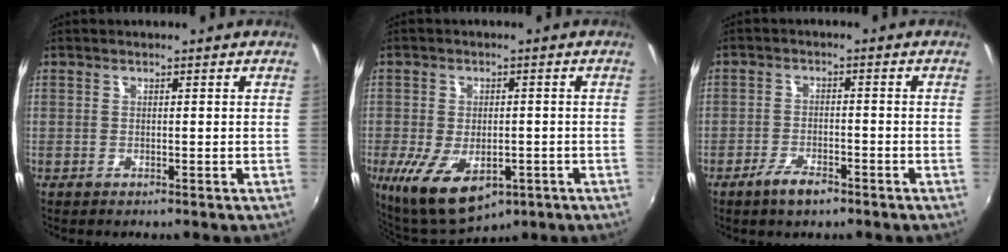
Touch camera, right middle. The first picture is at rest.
{"total": 12.2, "force": [-4.9, 6.7, 8.9], "torque": [-0.185, -0.040, -0.070]}
{"total": 4.5, "force": [-3.2, 1.7, 2.5], "torque": [-0.063, -0.004, -0.059]}